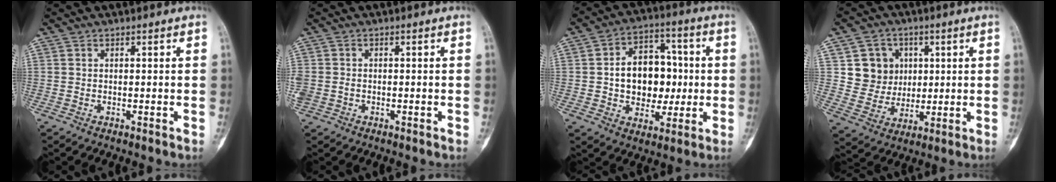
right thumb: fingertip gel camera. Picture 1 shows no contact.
{"total": 3.8, "force": [-0.7, 3.1, 2.1], "torque": [-0.061, 0.007, -0.008]}
{"total": 14.4, "force": [0.1, 10.5, 9.9], "torque": [-0.101, 0.025, 0.005]}
{"total": 9.9, "force": [2.5, 9.2, 2.5], "torque": [0.000, -0.003, 0.052]}